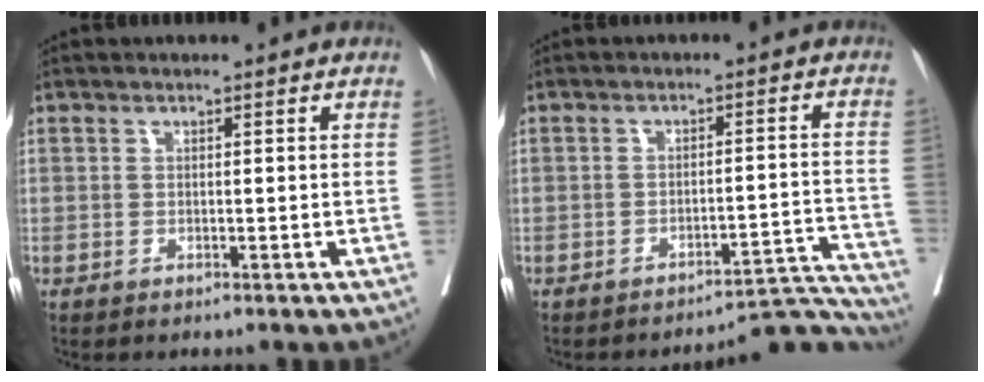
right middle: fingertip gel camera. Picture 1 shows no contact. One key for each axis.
{"total": 10.5, "fx": -10.5, "fy": 0.1, "fz": 0.3, "tx": 0.029, "ty": 0.029, "tz": -0.128}